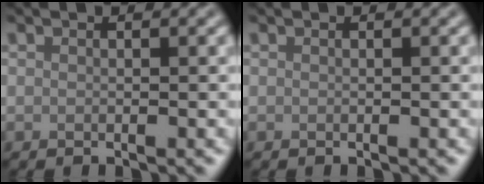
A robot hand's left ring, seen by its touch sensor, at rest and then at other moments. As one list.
[{"total": 0.0}]